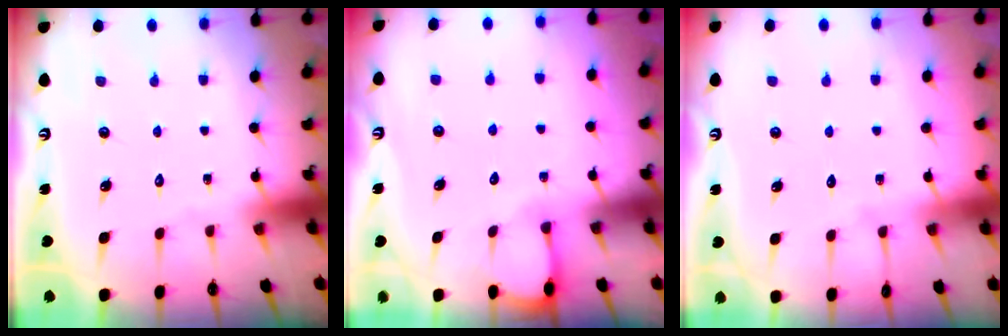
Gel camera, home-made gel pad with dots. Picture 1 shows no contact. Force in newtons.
{"total": 2.0, "press": 2.0, "slide": 0.3}
{"total": 2.9, "press": 2.9, "slide": 0.4}